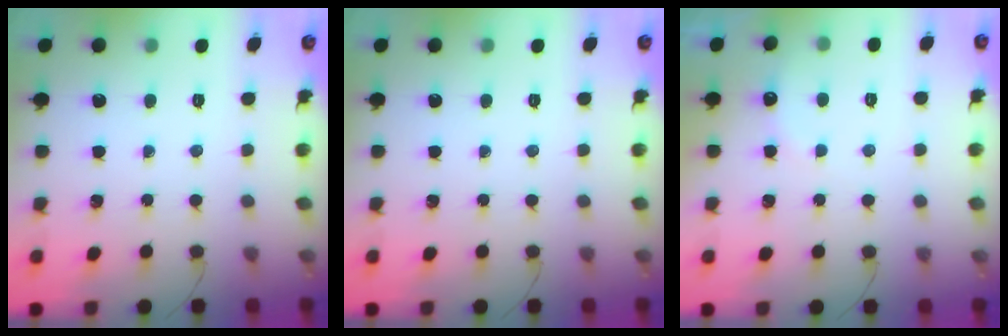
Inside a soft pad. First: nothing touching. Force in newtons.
{"total": 0.0}
{"total": 5.5, "press": 5.4, "slide": 1.0}